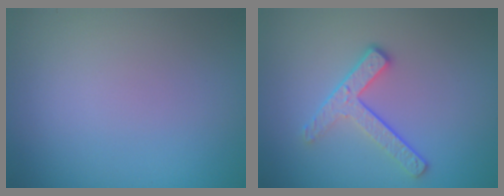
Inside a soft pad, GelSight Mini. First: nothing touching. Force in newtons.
{"total": 2.9, "press": 2.3, "slide": 1.7}